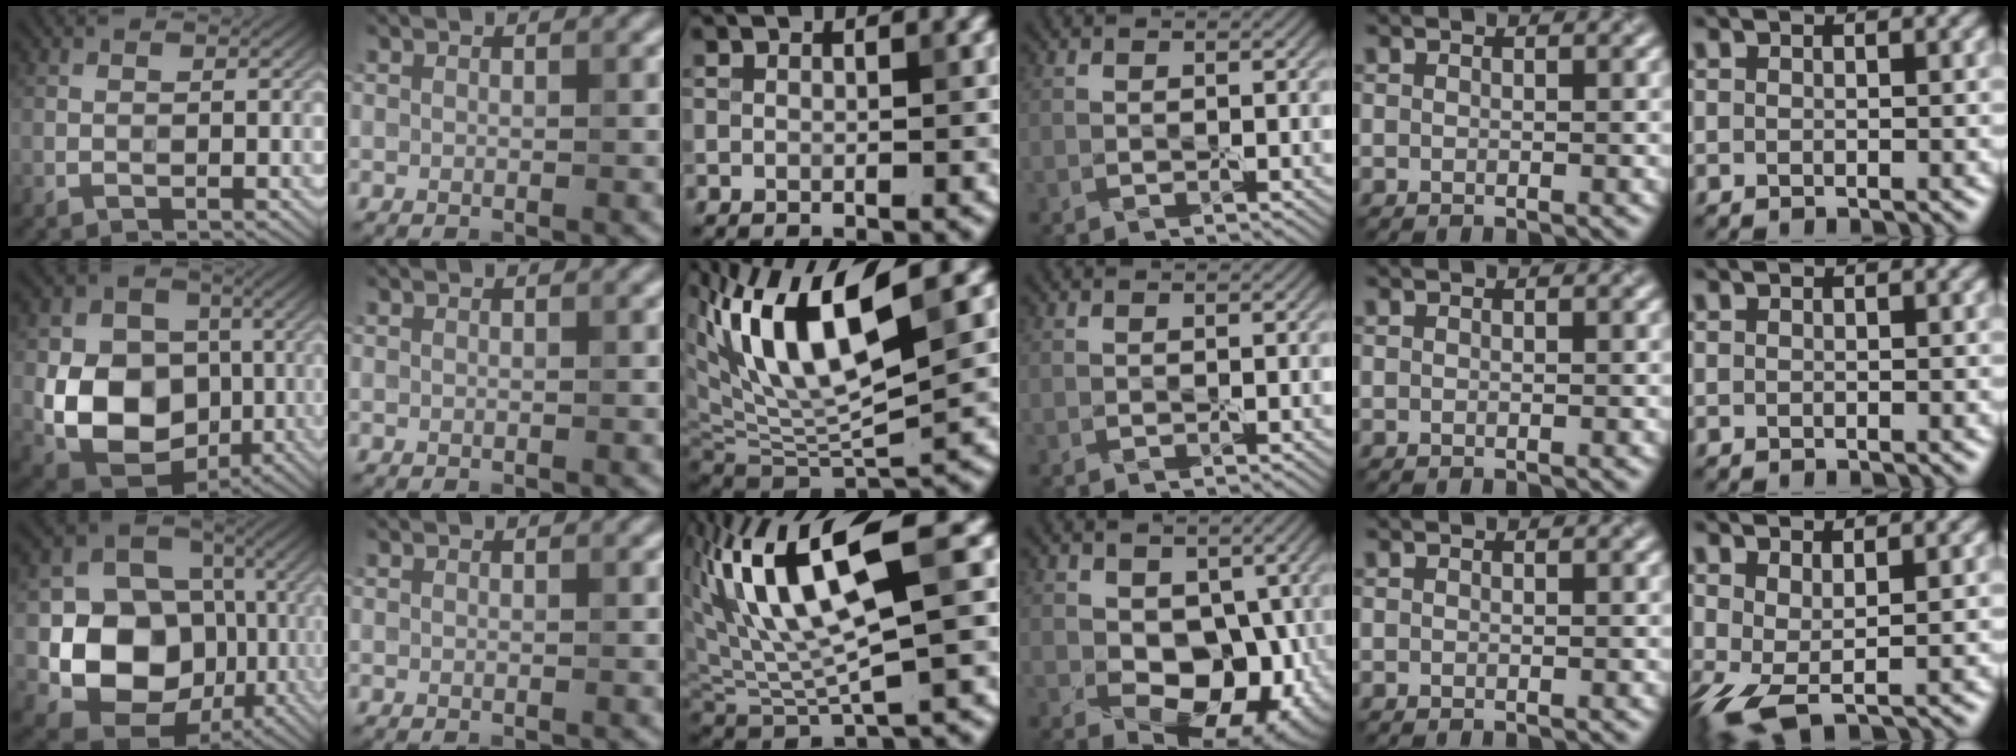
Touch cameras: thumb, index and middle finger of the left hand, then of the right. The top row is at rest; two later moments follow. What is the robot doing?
{"motion": "peel", "object": "plastic screen protector"}